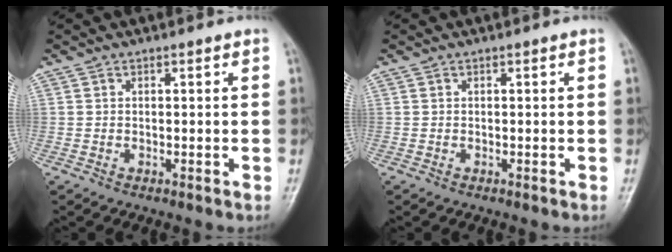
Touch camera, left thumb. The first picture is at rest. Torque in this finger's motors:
{"motor_torque": [0.00, 0.00, 0.00, 0.00, 0.00]}